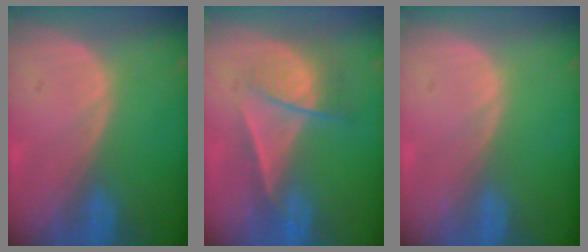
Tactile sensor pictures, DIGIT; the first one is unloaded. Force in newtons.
{"total": 7.2, "press": 6.0, "slide": 3.9}
{"total": 0.0}